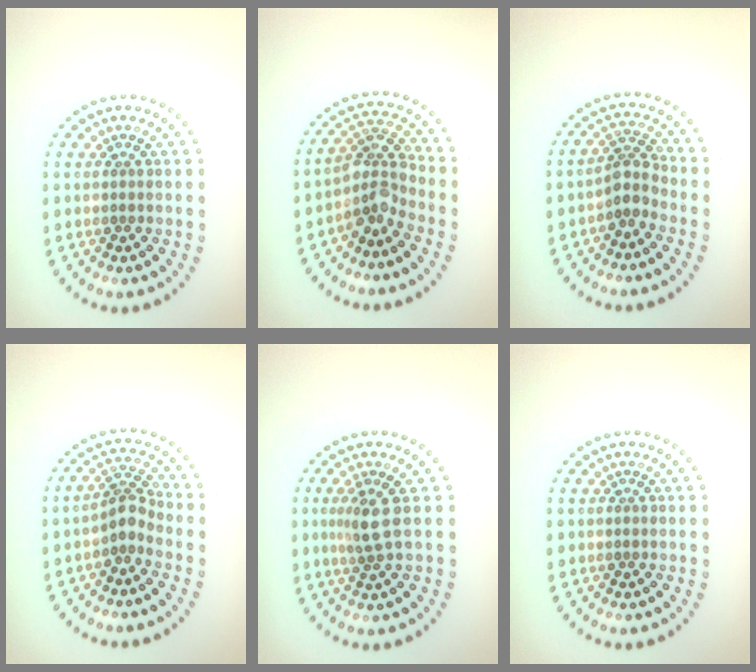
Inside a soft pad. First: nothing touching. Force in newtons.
{"total": 3.3, "press": 2.5, "slide": 2.1}
{"total": 2.5, "press": 1.9, "slide": 1.5}
{"total": 2.4, "press": 1.9, "slide": 1.6}
{"total": 2.2, "press": 1.7, "slide": 1.4}
{"total": 0.0}